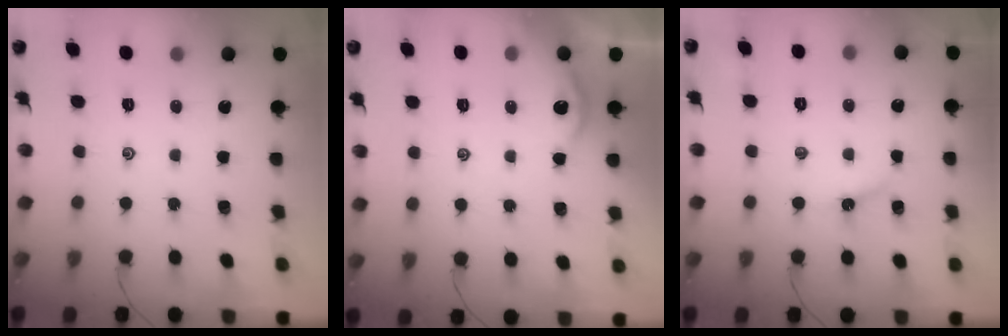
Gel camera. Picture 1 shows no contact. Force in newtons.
{"total": 4.6, "press": 4.6, "slide": 0.6}
{"total": 4.1, "press": 4.1, "slide": 0.4}